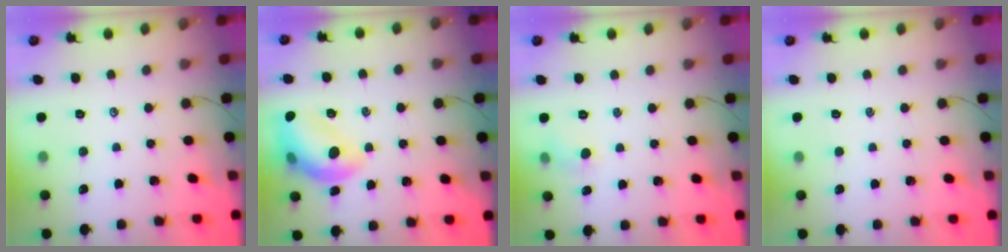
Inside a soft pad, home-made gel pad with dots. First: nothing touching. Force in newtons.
{"total": 14.3, "press": 14.3, "slide": 1.1}
{"total": 3.6, "press": 3.4, "slide": 1.2}
{"total": 0.0}